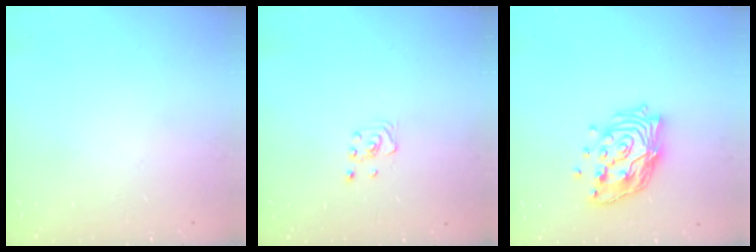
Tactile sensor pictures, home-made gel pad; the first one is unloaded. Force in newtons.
{"total": 2.6, "press": 2.4, "slide": 1.0}
{"total": 14.8, "press": 14.8, "slide": 1.2}